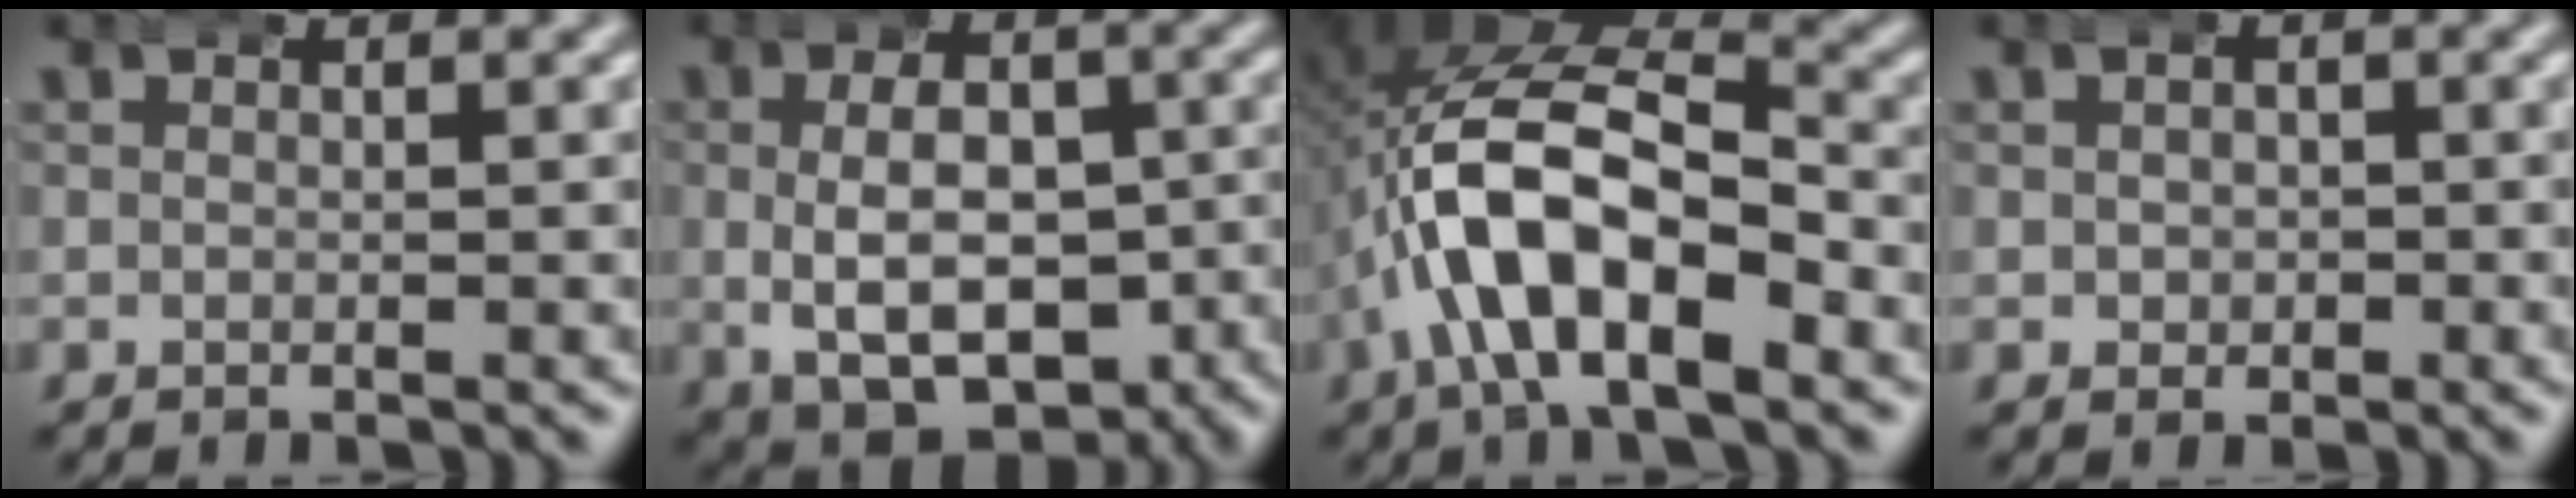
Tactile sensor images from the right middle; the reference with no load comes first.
{"total": 11.4, "force": [-5.7, 7.0, 7.0], "torque": [-0.095, -0.024, -0.083]}
{"total": 11.1, "force": [-0.4, 6.7, 8.8], "torque": [-0.176, -0.008, -0.008]}
{"total": 1.6, "force": [-0.2, 1.4, 0.7], "torque": [-0.007, -0.005, 0.000]}